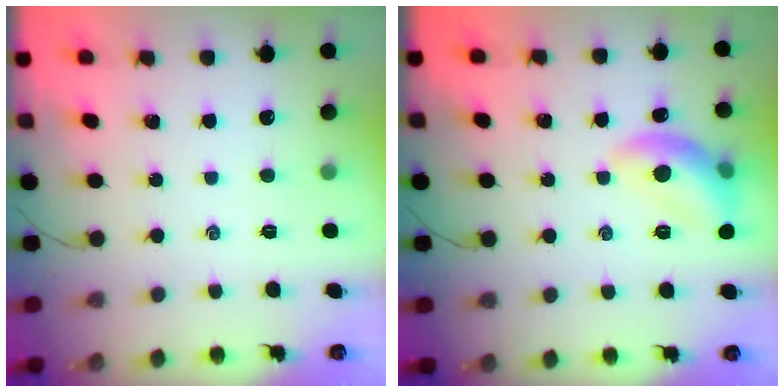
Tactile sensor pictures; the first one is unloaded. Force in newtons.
{"total": 11.7, "press": 11.7, "slide": 1.0}